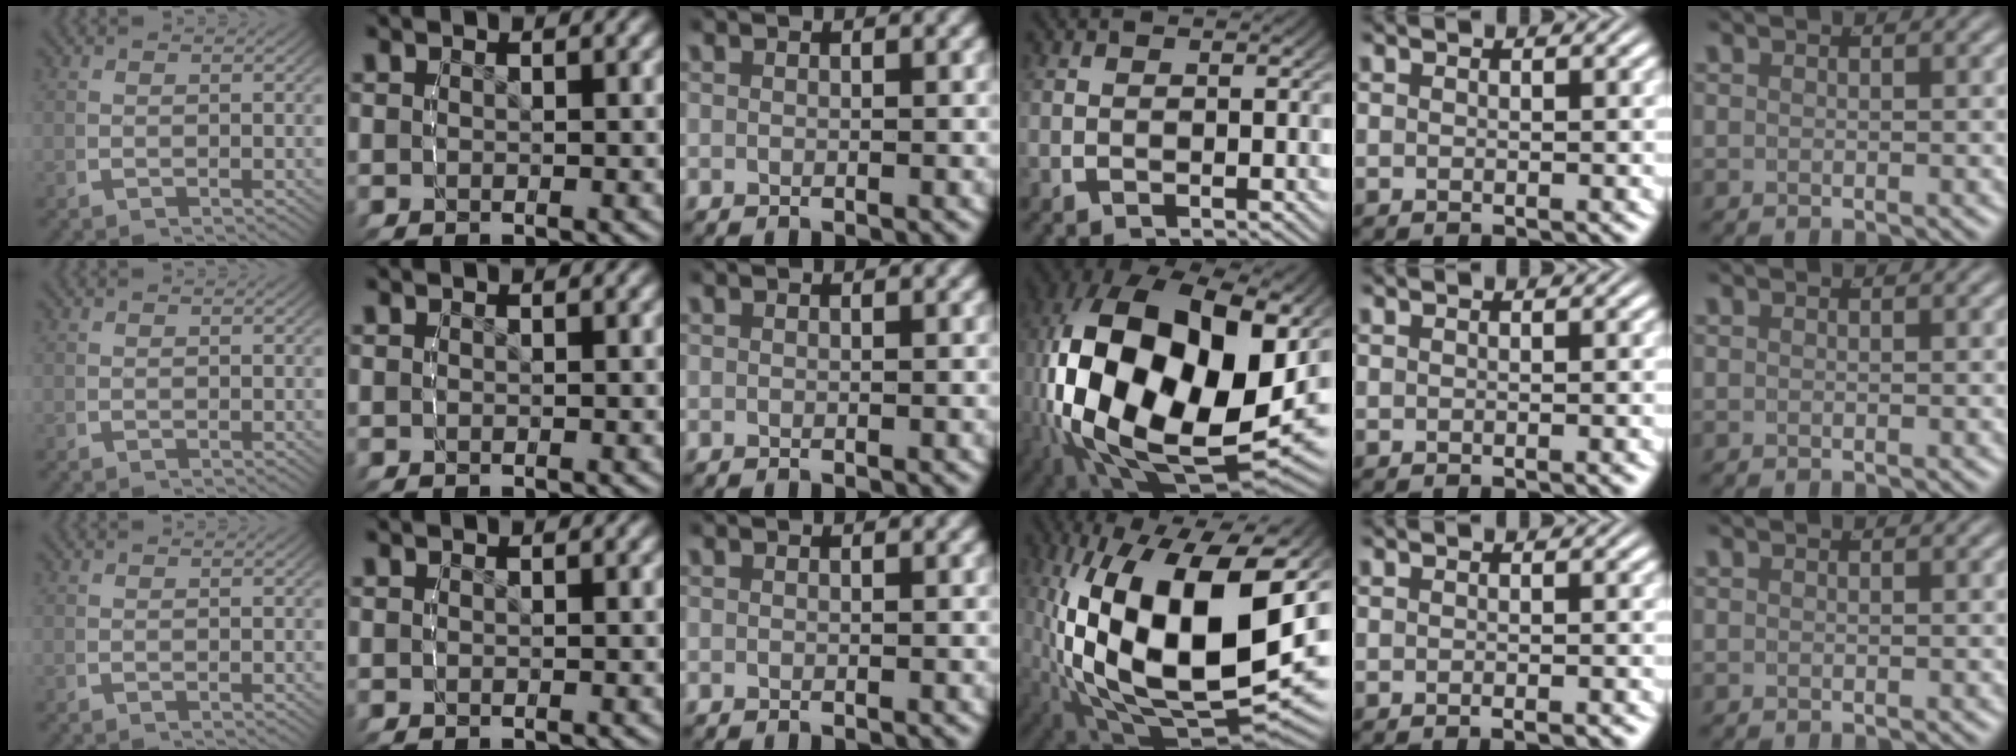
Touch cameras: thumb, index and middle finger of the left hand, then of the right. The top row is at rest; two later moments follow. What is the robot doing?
{"motion": "lift_and_place", "object": "tape"}